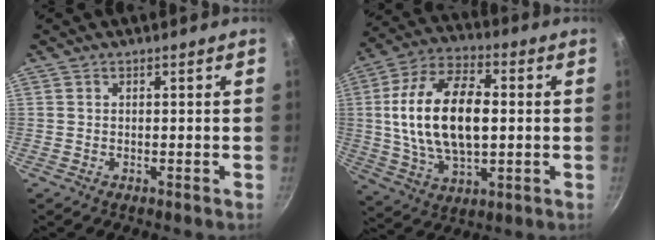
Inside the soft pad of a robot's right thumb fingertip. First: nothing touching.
{"total": 19.8, "force": [1.2, 10.5, 16.8], "torque": [-0.309, 0.013, 0.023]}